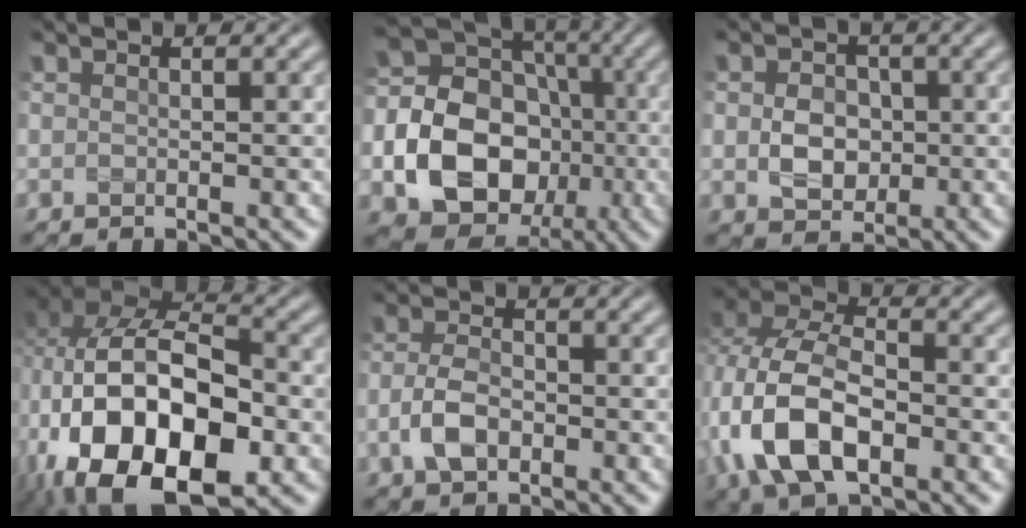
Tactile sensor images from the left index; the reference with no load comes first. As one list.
[{"total": 14.4, "force": [-2.9, 11.8, 7.7], "torque": [-0.150, -0.007, -0.064]}, {"total": 3.6, "force": [-0.3, 2.9, 2.1], "torque": [-0.037, -0.002, -0.007]}, {"total": 18.0, "force": [-4.8, 11.3, 13.2], "torque": [-0.230, -0.011, -0.071]}, {"total": 3.7, "force": [-1.2, 2.4, 2.6], "torque": [-0.057, 0.001, -0.030]}, {"total": 9.9, "force": [-2.3, 6.0, 7.5], "torque": [-0.172, -0.002, -0.055]}]